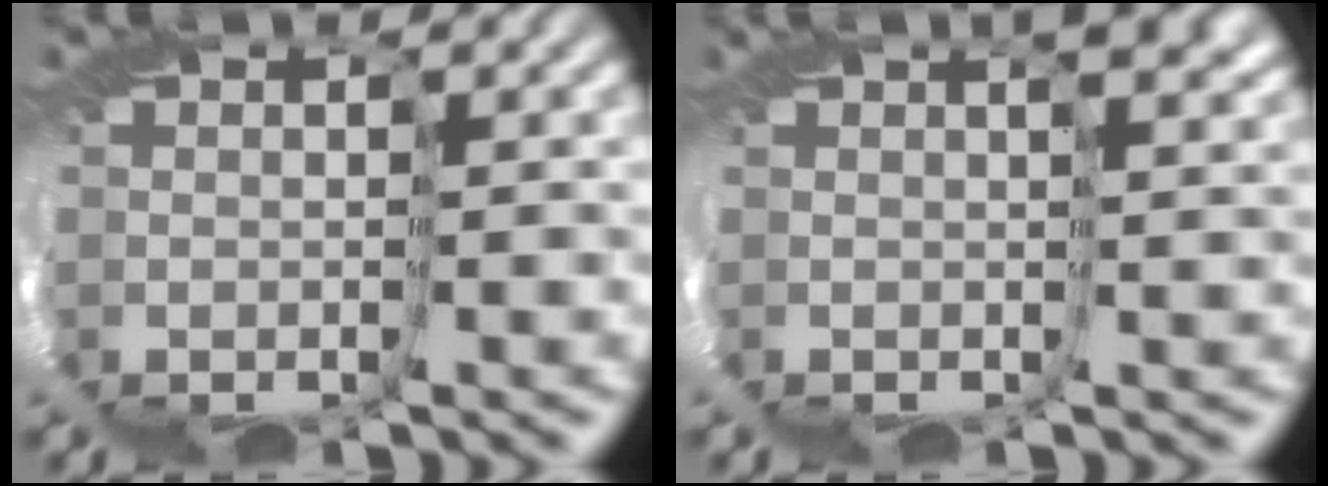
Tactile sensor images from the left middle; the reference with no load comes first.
{"total": 2.3, "force": [1.3, -1.3, 1.4], "torque": [-0.020, -0.002, 0.033]}